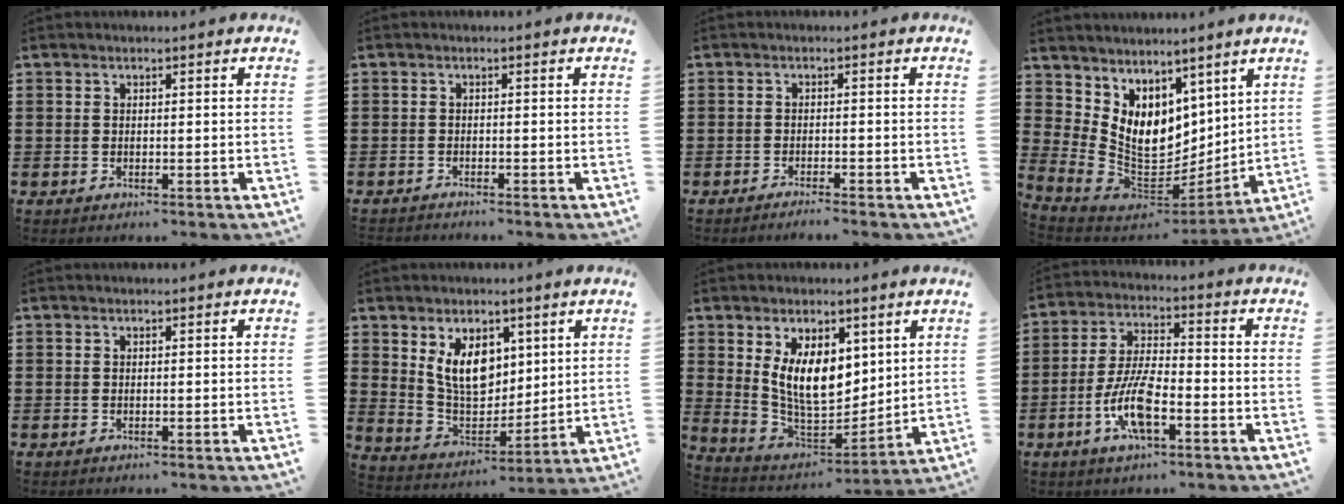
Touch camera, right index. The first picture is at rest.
{"total": 1.1, "force": [-1.1, -0.2, -0.1], "torque": [-0.001, 0.000, -0.023]}
{"total": 1.7, "force": [-1.6, -0.3, 0.3], "torque": [-0.006, 0.000, -0.032]}
{"total": 9.5, "force": [3.9, 7.4, 4.5], "torque": [-0.123, -0.042, 0.081]}
{"total": 0.0}
{"total": 8.8, "force": [3.6, 5.9, 5.5], "torque": [-0.118, 0.002, 0.065]}
{"total": 9.4, "force": [3.4, 5.8, 6.5], "torque": [-0.147, -0.006, 0.062]}
{"total": 9.4, "force": [-3.6, 3.2, 8.1], "torque": [-0.186, -0.011, -0.070]}